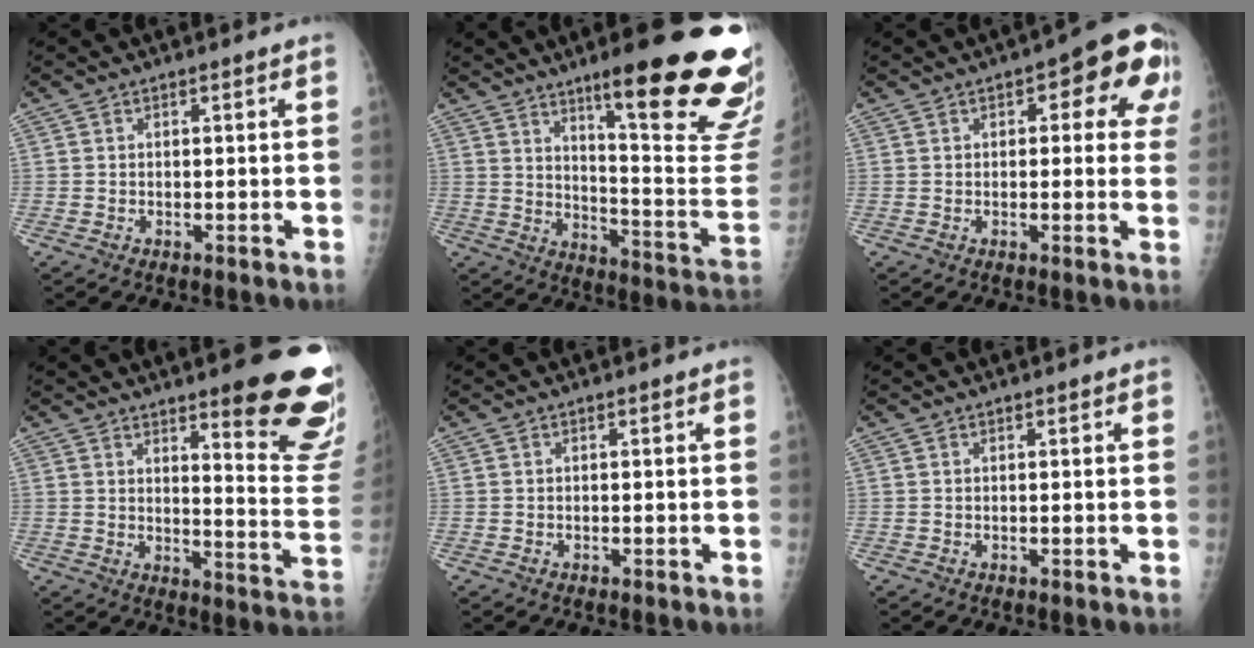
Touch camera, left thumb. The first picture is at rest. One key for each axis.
{"total": 27.3, "fx": 17.1, "fy": 4.4, "fz": 20.8, "tx": -0.212, "ty": -0.090, "tz": 0.241}
{"total": 11.8, "fx": 3.8, "fy": 5.2, "fz": 9.9, "tx": -0.068, "ty": 0.013, "tz": 0.032}
{"total": 17.7, "fx": 11.7, "fy": 3.3, "fz": 12.9, "tx": -0.125, "ty": -0.090, "tz": 0.149}
{"total": 0.0}
{"total": 0.0}